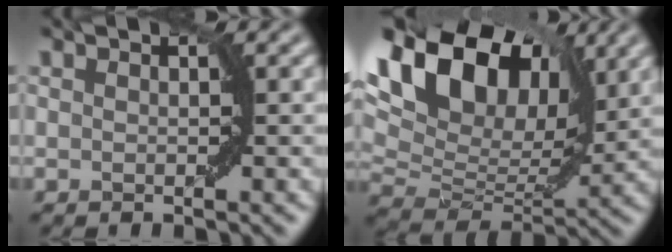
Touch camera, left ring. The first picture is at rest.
{"total": 14.3, "force": [6.9, 8.1, 9.7], "torque": [-0.184, 0.038, 0.114]}